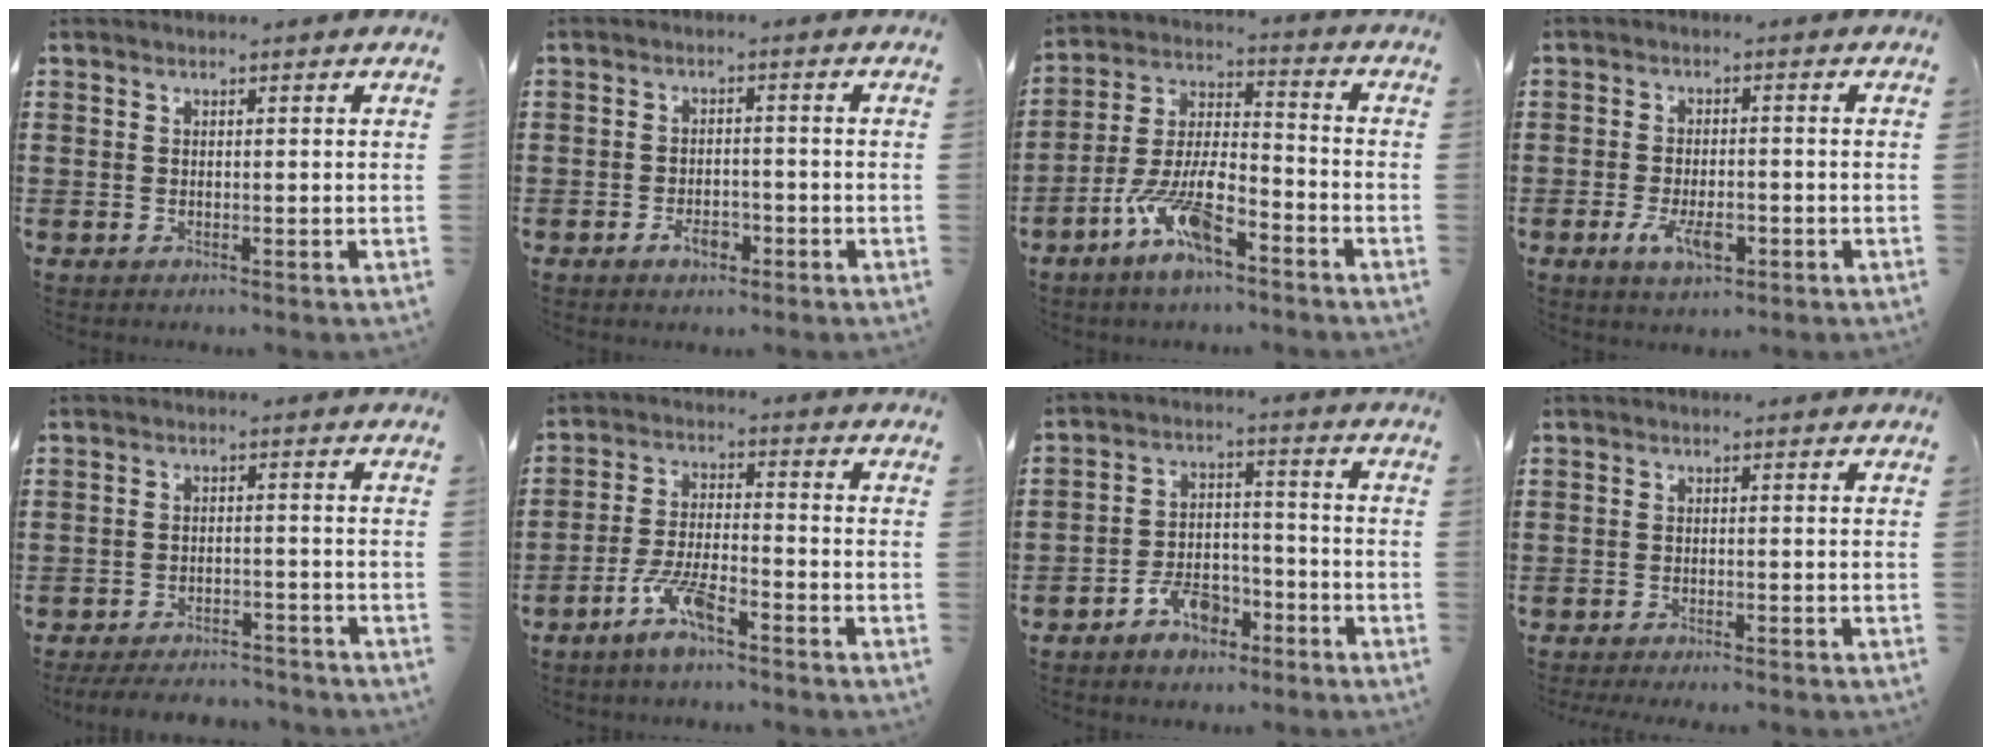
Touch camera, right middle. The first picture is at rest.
{"total": 3.2, "force": [-1.9, 1.6, 2.1], "torque": [-0.038, 0.005, -0.036]}
{"total": 10.6, "force": [-6.6, 3.5, 7.5], "torque": [-0.162, 0.005, -0.125]}
{"total": 4.9, "force": [-2.1, 2.0, 4.0], "torque": [-0.077, -0.004, -0.044]}
{"total": 3.6, "force": [-3.5, 0.6, 0.6], "torque": [-0.019, 0.003, -0.076]}
{"total": 7.0, "force": [-4.6, 1.8, 5.0], "torque": [-0.107, 0.001, -0.086]}
{"total": 6.2, "force": [-4.5, 3.2, 2.9], "torque": [-0.051, 0.020, -0.083]}
{"total": 1.1, "force": [-1.1, 0.0, 0.2], "torque": [-0.006, -0.001, -0.021]}